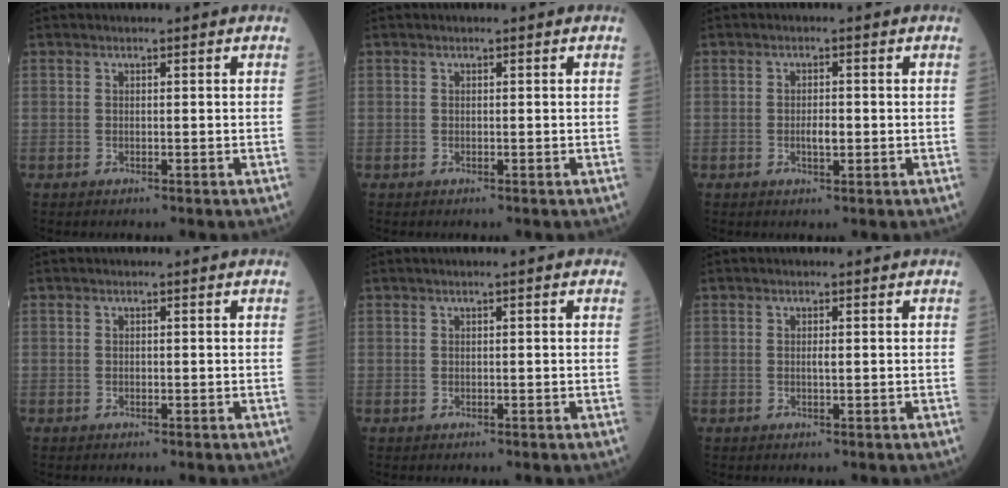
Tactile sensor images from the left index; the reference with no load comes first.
{"total": 0.0}
{"total": 2.0, "force": [-0.4, 0.7, 1.9], "torque": [-0.035, 0.001, -0.005]}
{"total": 0.0}
{"total": 1.3, "force": [0.7, 0.2, 1.2], "torque": [-0.021, 0.008, 0.006]}
{"total": 0.7, "force": [0.1, 0.1, 0.7], "torque": [-0.016, -0.001, 0.001]}